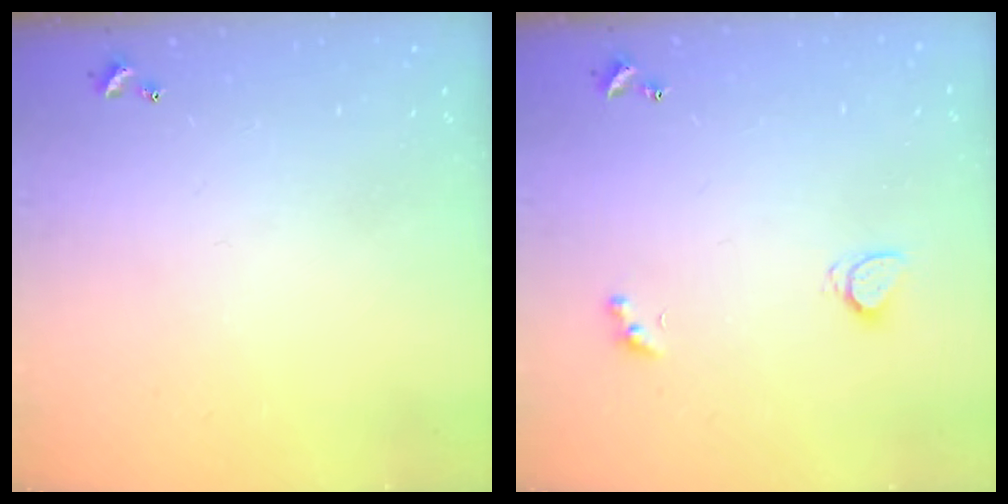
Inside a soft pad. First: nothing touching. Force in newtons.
{"total": 2.1, "press": 2.0, "slide": 0.4}